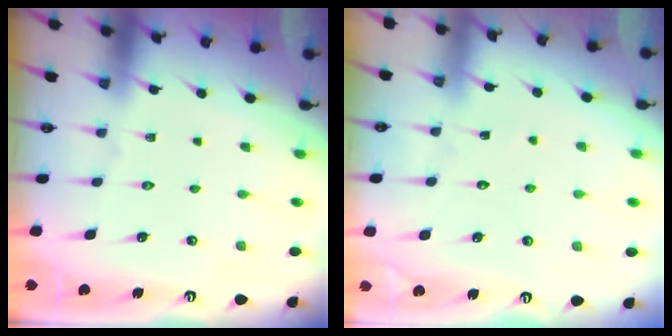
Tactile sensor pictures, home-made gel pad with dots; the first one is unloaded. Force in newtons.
{"total": 4.8, "press": 4.8, "slide": 0.5}